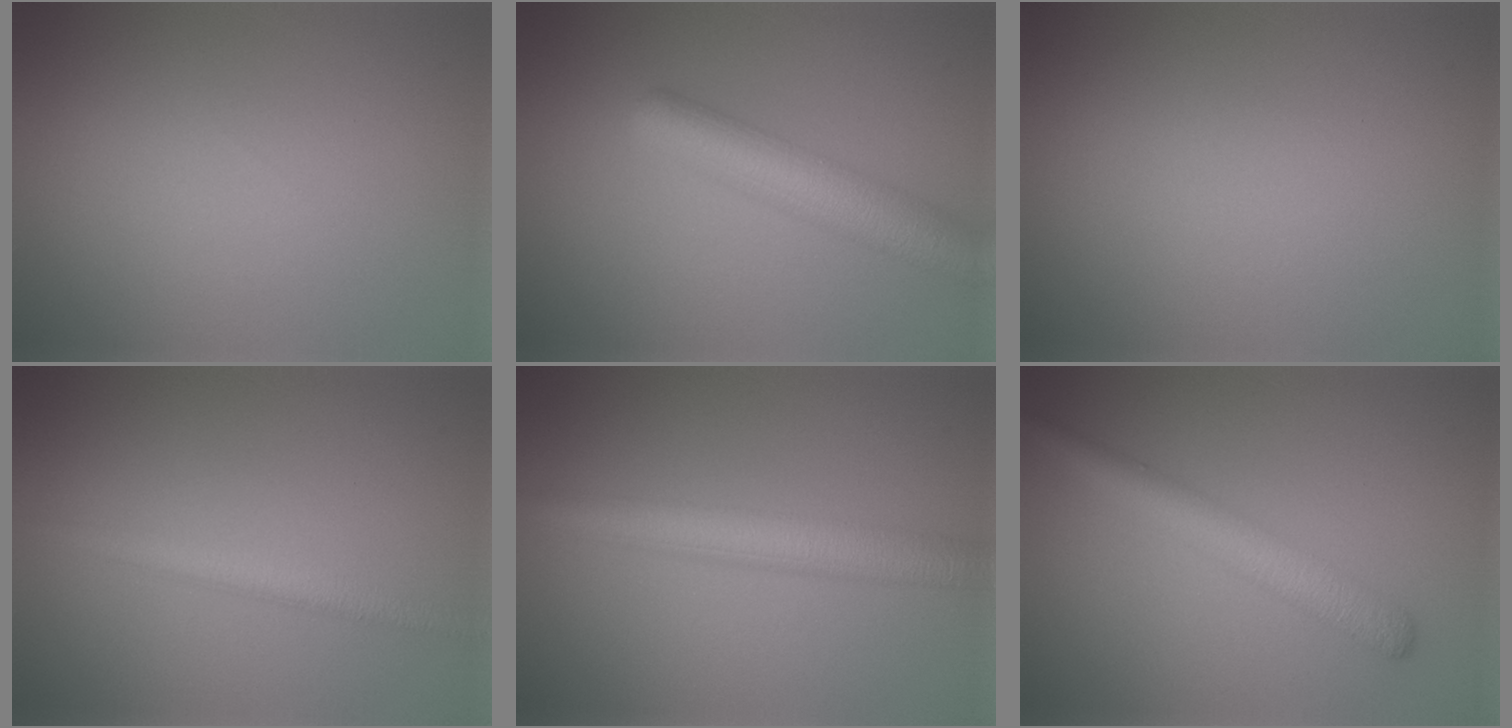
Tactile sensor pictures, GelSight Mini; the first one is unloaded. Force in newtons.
{"total": 5.7, "press": 5.7, "slide": 0.3}
{"total": 0.0}
{"total": 2.3, "press": 2.3, "slide": 0.1}
{"total": 4.9, "press": 4.9, "slide": 0.1}
{"total": 3.6, "press": 3.6, "slide": 0.2}